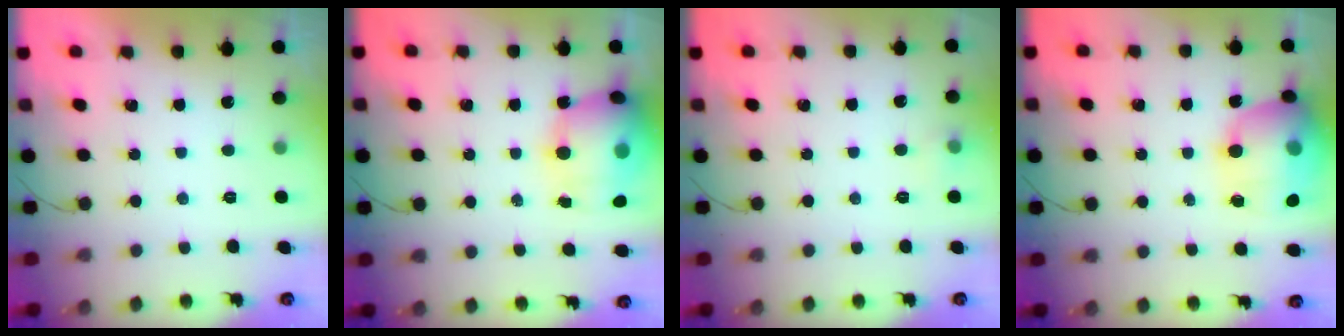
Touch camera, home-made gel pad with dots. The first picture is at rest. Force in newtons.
{"total": 19.3, "press": 18.8, "slide": 4.3}
{"total": 5.4, "press": 5.3, "slide": 1.2}
{"total": 20.0, "press": 19.7, "slide": 3.2}